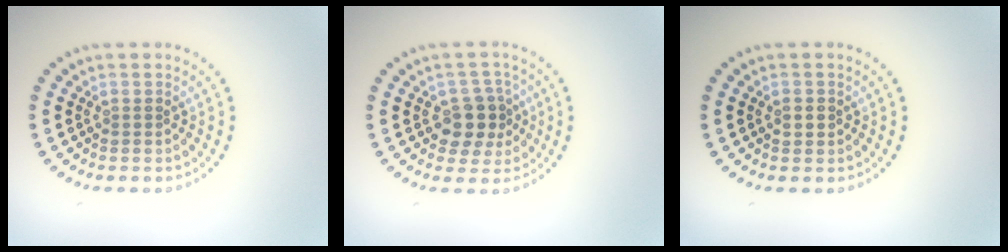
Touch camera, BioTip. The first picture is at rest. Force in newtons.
{"total": 3.6, "press": 3.4, "slide": 1.2}
{"total": 1.1, "press": 1.0, "slide": 0.2}